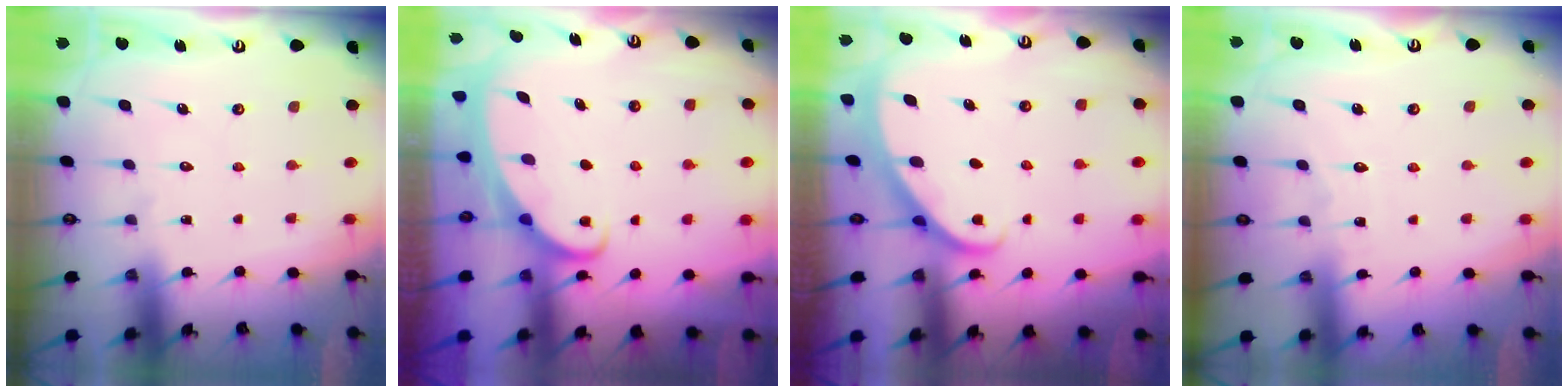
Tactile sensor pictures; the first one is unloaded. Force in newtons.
{"total": 2.1, "press": 2.1, "slide": 0.3}
{"total": 2.3, "press": 2.3, "slide": 0.1}
{"total": 3.2, "press": 3.2, "slide": 0.4}